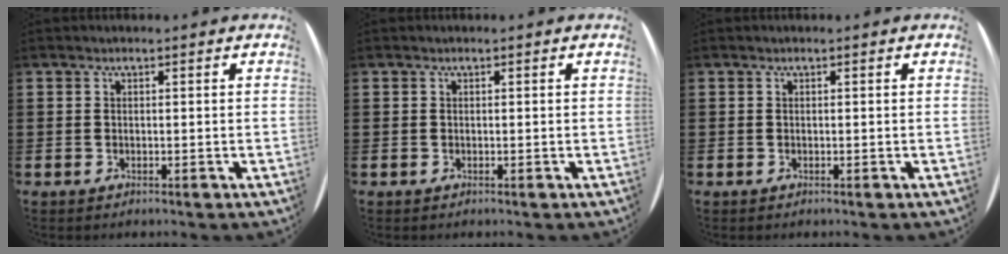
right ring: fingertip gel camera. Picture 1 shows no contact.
{"total": 0.0}
{"total": 0.0}